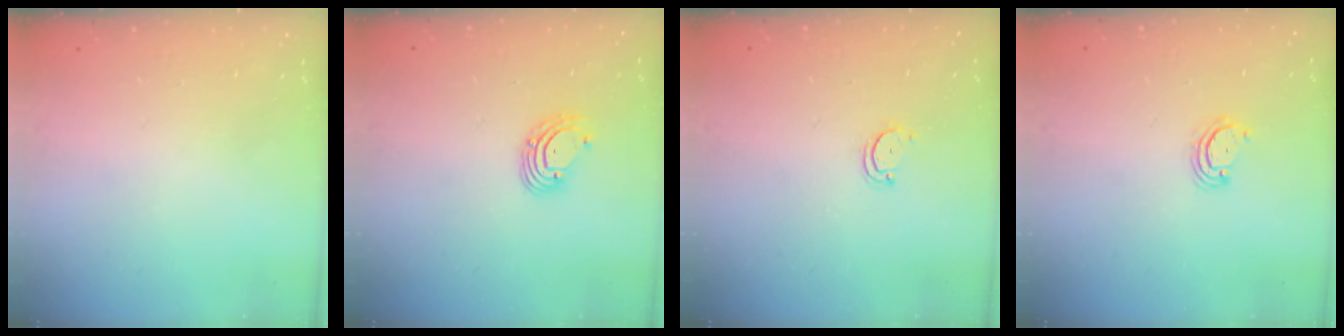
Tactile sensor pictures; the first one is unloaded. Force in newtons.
{"total": 3.9, "press": 3.9, "slide": 0.6}
{"total": 3.0, "press": 3.0, "slide": 0.2}
{"total": 2.9, "press": 2.8, "slide": 0.4}